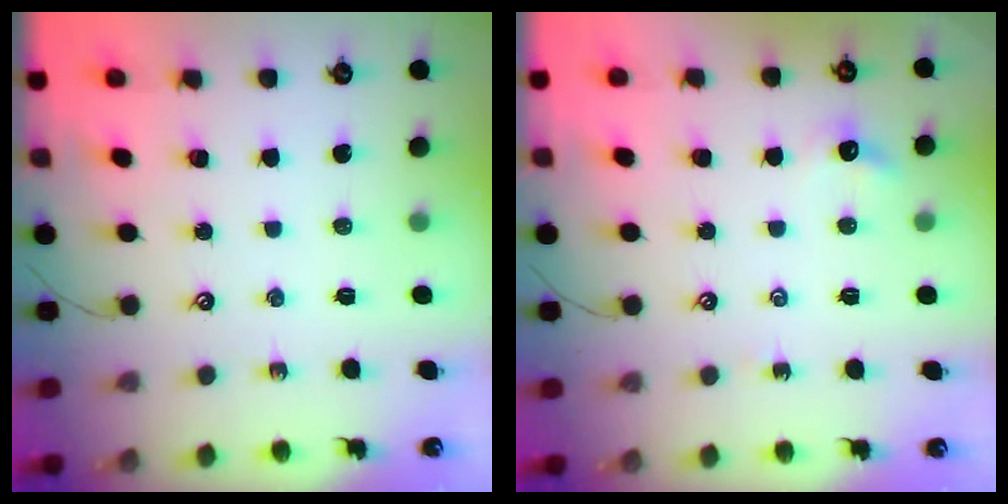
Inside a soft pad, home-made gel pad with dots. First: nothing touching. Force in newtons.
{"total": 2.0, "press": 2.0, "slide": 0.5}